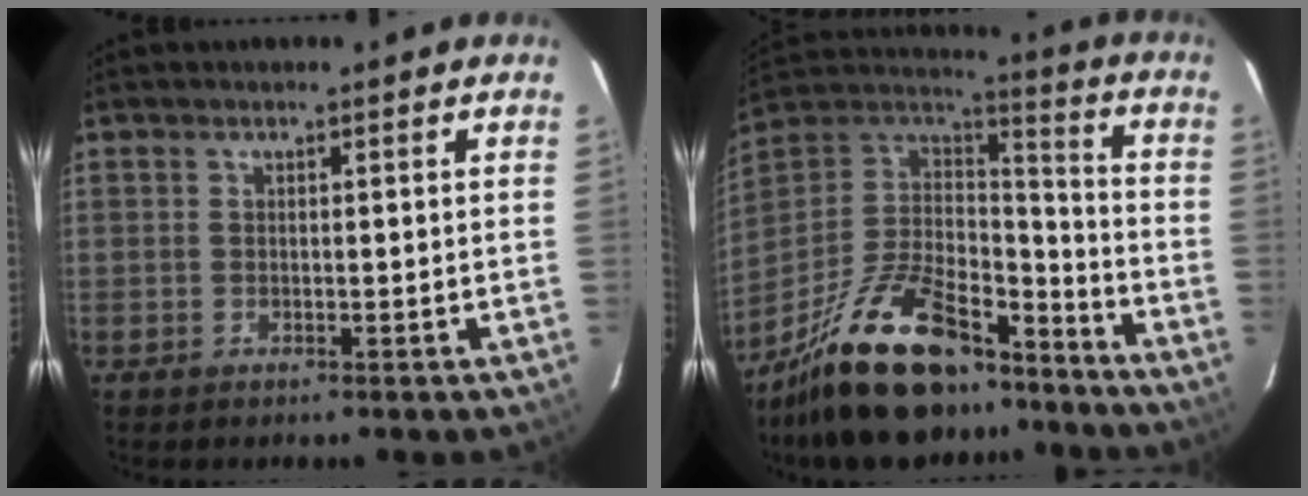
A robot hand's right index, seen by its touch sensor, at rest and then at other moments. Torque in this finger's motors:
{"motor_torque": [1.05, -1.09, 0.93, 0.21]}